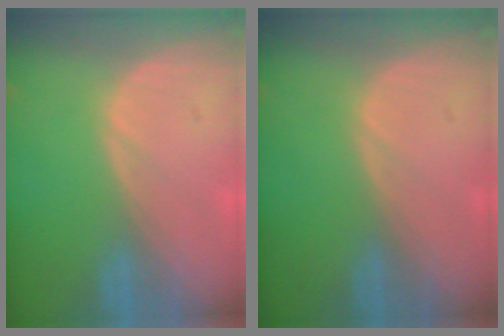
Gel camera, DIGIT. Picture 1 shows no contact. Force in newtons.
{"total": 0.0}